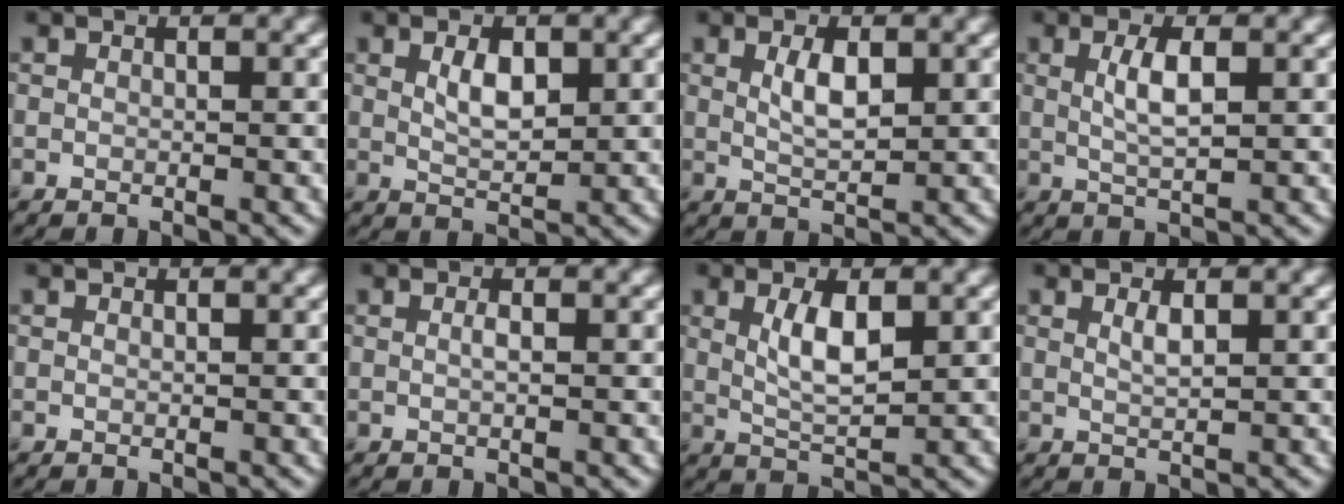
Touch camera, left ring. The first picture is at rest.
{"total": 2.6, "force": [0.8, 1.2, 2.1], "torque": [-0.041, 0.000, 0.017]}
{"total": 2.7, "force": [0.7, 1.1, 2.4], "torque": [-0.047, 0.000, 0.016]}
{"total": 2.8, "force": [0.6, 0.8, 2.7], "torque": [-0.054, 0.003, 0.011]}
{"total": 0.0}
{"total": 0.7, "force": [0.1, 0.1, 0.7], "torque": [-0.015, 0.002, 0.002]}
{"total": 3.6, "force": [0.9, 1.2, 3.3], "torque": [-0.067, -0.001, 0.019]}
{"total": 1.2, "force": [0.5, 0.2, 1.0], "torque": [-0.021, -0.001, 0.011]}